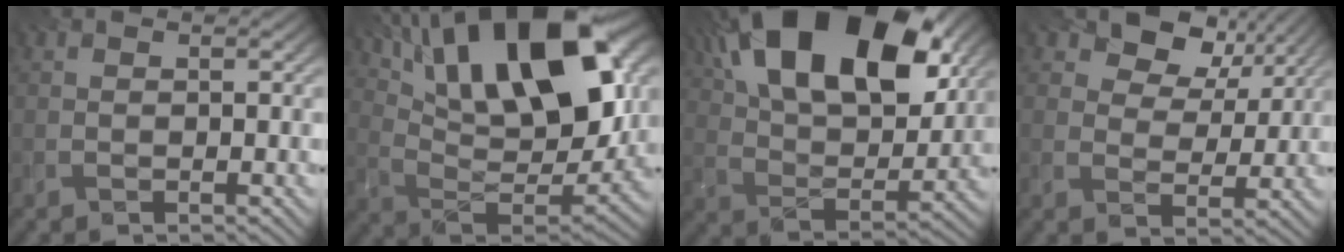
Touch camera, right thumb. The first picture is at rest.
{"total": 20.3, "force": [10.1, 8.7, 15.3], "torque": [-0.259, 0.023, 0.166]}
{"total": 20.5, "force": [10.3, 10.6, 14.2], "torque": [-0.251, 0.038, 0.148]}
{"total": 8.0, "force": [5.1, 5.1, 3.5], "torque": [-0.073, -0.001, 0.076]}